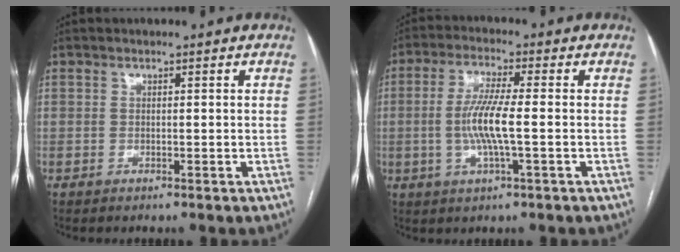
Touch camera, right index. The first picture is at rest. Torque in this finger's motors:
{"motor_torque": [0.80, -0.35, 0.65, 0.19]}